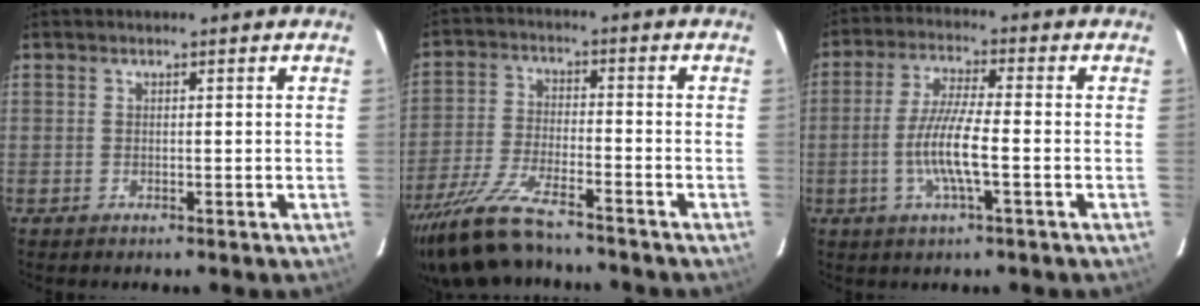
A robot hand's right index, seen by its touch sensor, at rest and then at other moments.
{"total": 14.9, "force": [-12.8, 2.9, 7.0], "torque": [-0.158, -0.028, -0.231]}
{"total": 8.3, "force": [-2.3, 0.8, 8.0], "torque": [-0.160, -0.001, -0.046]}